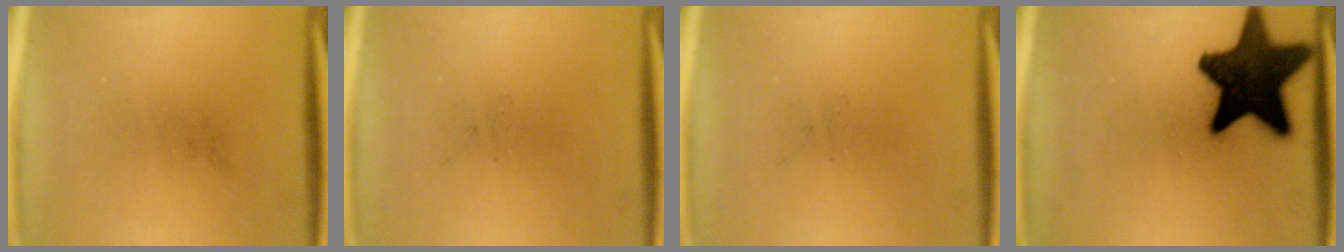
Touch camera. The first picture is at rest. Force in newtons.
{"total": 0.0}
{"total": 0.0}
{"total": 18.7}